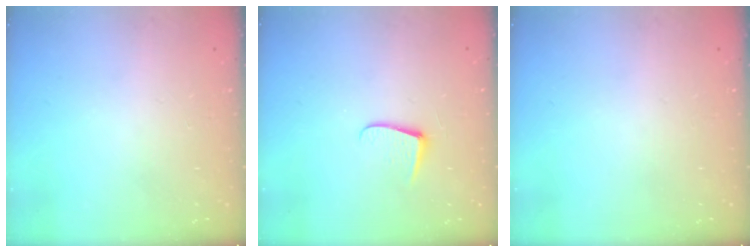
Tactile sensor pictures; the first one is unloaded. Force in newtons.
{"total": 5.9, "press": 5.8, "slide": 0.5}
{"total": 0.0}